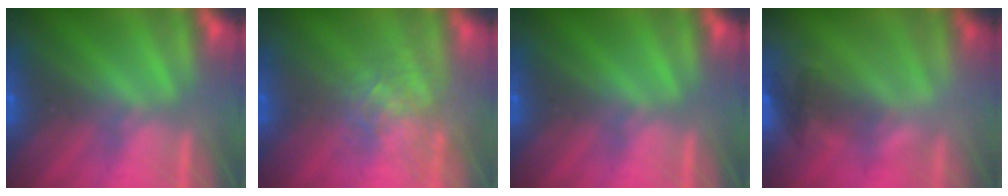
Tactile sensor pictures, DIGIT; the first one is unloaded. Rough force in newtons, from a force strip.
{"total": 2.6}
{"total": 0.0}
{"total": 2.3}